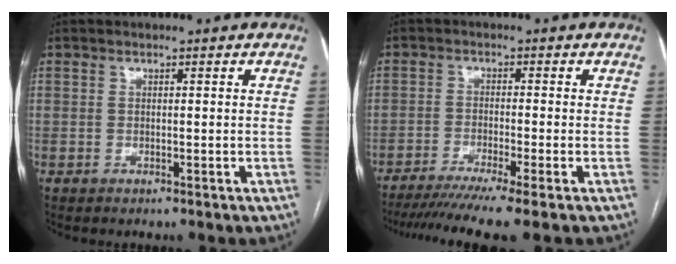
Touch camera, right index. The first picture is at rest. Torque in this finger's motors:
{"motor_torque": [1.02, -0.54, 0.48, 0.10]}